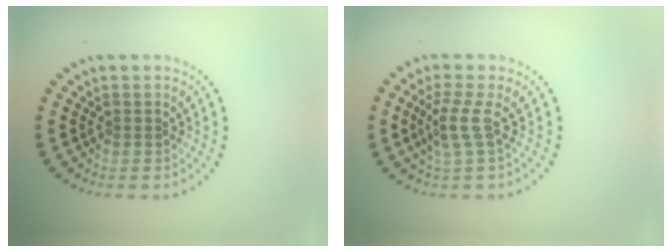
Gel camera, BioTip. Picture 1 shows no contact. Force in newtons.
{"total": 2.2, "press": 1.6, "slide": 1.6}